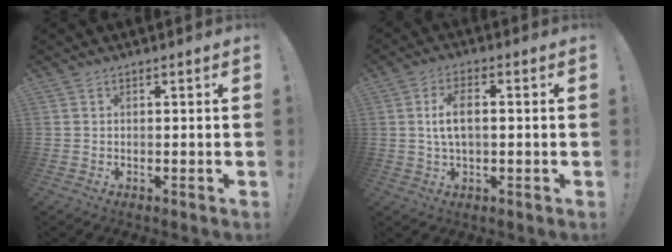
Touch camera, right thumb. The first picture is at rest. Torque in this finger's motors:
{"motor_torque": [-0.36, 0.13, 0.26, 0.27, 0.15]}